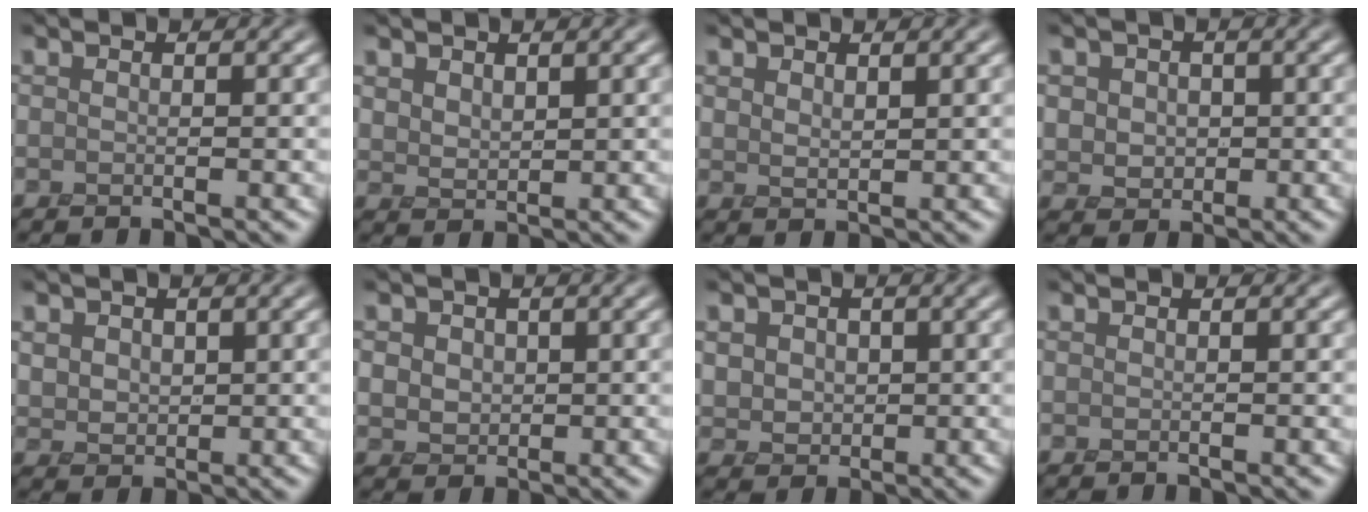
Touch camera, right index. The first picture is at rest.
{"total": 2.0, "force": [1.0, 1.4, 1.0], "torque": [-0.029, -0.006, 0.021]}
{"total": 1.3, "force": [1.0, 0.6, 0.5], "torque": [-0.015, -0.005, 0.024]}
{"total": 3.8, "force": [0.4, 3.4, 1.6], "torque": [-0.027, 0.008, 0.000]}
{"total": 3.8, "force": [1.3, 3.1, 1.9], "torque": [-0.051, 0.008, 0.020]}
{"total": 3.6, "force": [1.0, 3.0, 1.8], "torque": [-0.042, 0.010, 0.012]}
{"total": 4.0, "force": [0.8, 3.5, 1.7], "torque": [-0.037, 0.010, 0.008]}
{"total": 0.0}